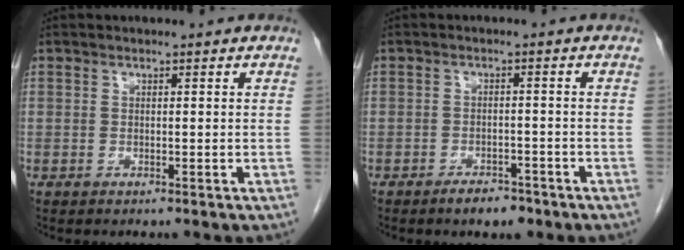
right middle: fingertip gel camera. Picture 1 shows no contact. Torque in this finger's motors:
{"motor_torque": [0.73, -0.72, 0.09, 0.07]}